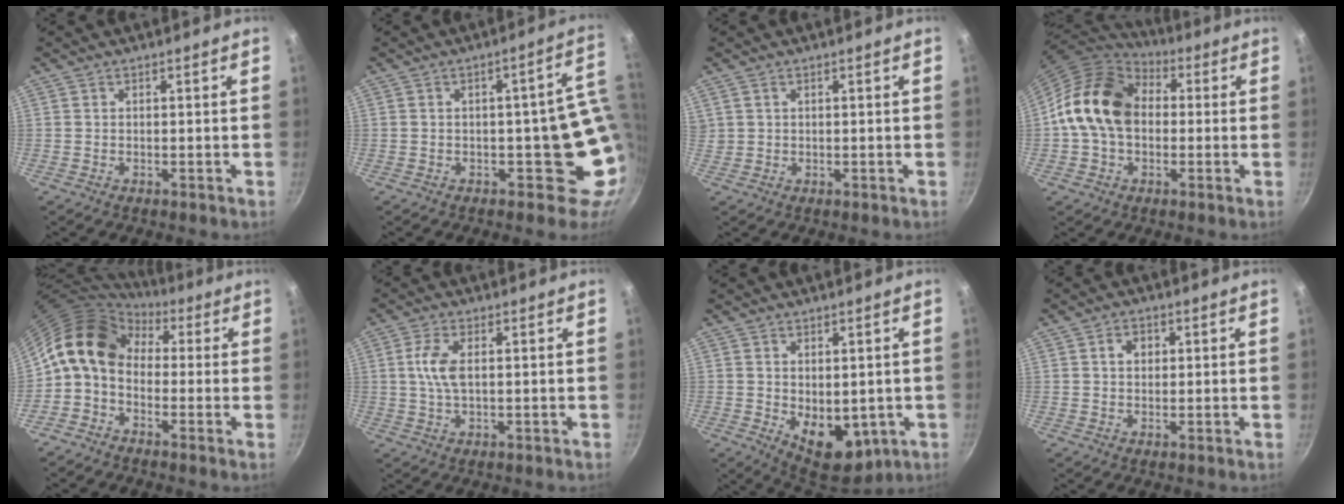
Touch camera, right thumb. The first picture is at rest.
{"total": 10.5, "force": [0.6, 6.4, 8.3], "torque": [-0.028, 0.000, 0.014]}
{"total": 1.2, "force": [0.6, 0.9, 0.4], "torque": [-0.004, 0.007, 0.015]}
{"total": 16.2, "force": [0.7, 11.9, 11.0], "torque": [-0.167, 0.031, -0.003]}
{"total": 10.8, "force": [1.3, 7.9, 7.2], "torque": [-0.106, 0.030, -0.004]}
{"total": 5.4, "force": [0.7, 2.5, 4.7], "torque": [-0.098, 0.004, 0.012]}
{"total": 10.6, "force": [-1.4, 6.8, 8.1], "torque": [-0.085, -0.020, -0.001]}
{"total": 3.0, "force": [0.8, 2.4, 1.7], "torque": [-0.011, 0.004, 0.011]}